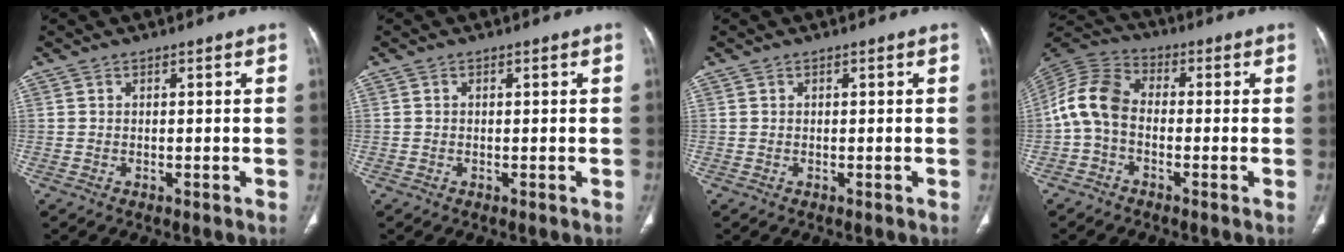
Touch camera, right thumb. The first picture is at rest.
{"total": 0.0}
{"total": 0.0}
{"total": 9.2, "force": [-1.4, 6.2, 6.6], "torque": [-0.134, 0.028, -0.043]}